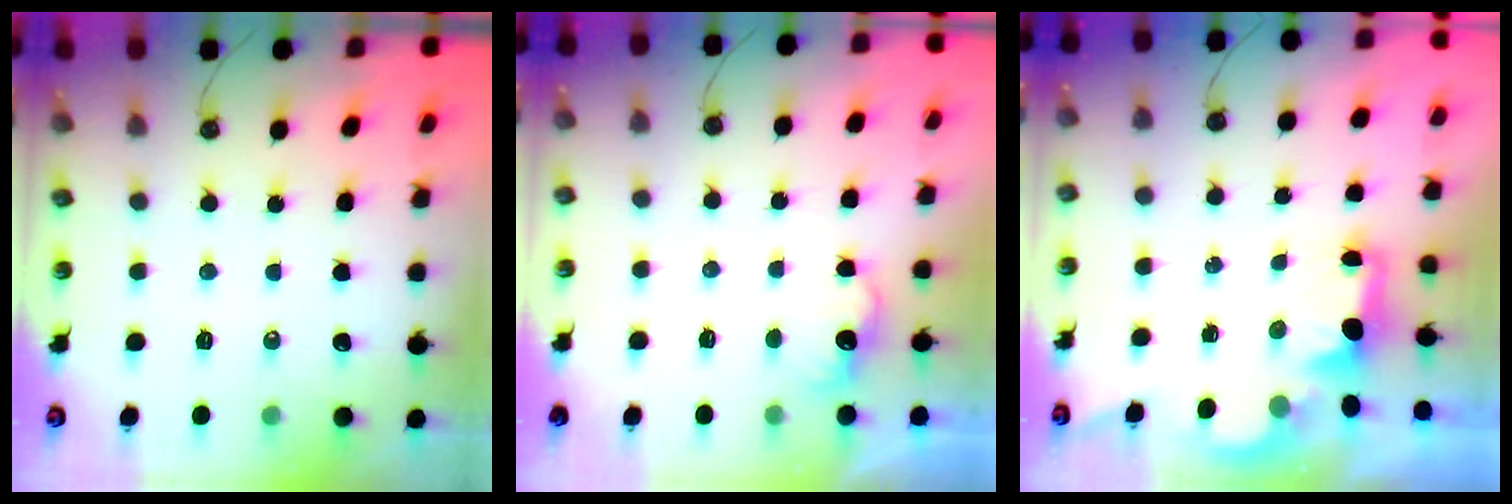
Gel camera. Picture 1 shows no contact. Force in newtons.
{"total": 5.3, "press": 5.2, "slide": 0.8}
{"total": 2.1, "press": 1.9, "slide": 0.8}